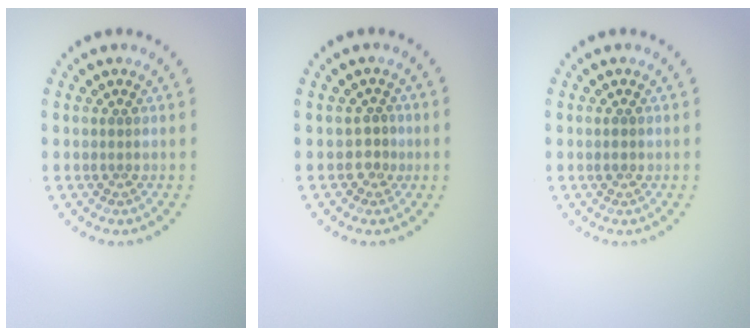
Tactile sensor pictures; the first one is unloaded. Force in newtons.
{"total": 1.2, "press": 0.8, "slide": 0.8}
{"total": 0.9, "press": 0.9, "slide": 0.1}